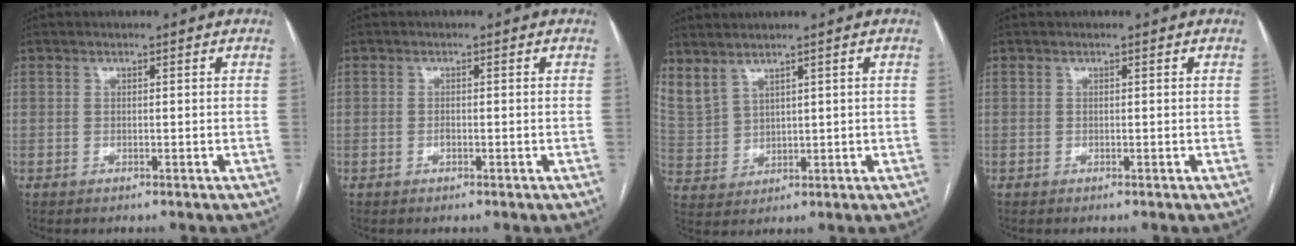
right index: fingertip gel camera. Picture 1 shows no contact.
{"total": 0.6, "force": [-0.4, 0.2, 0.5], "torque": [-0.009, 0.002, -0.006]}
{"total": 7.4, "force": [5.7, 3.5, 3.2], "torque": [-0.090, 0.006, 0.143]}
{"total": 0.0}